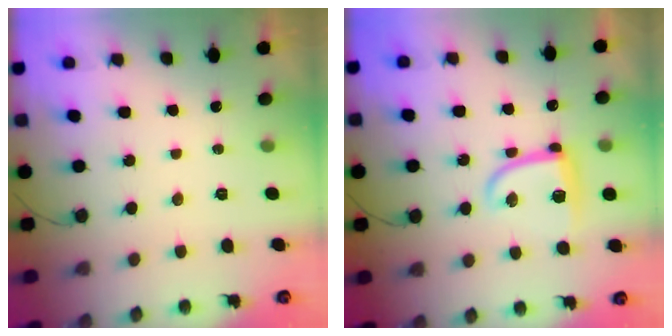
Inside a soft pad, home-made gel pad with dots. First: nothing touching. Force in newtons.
{"total": 10.3, "press": 10.3, "slide": 0.5}